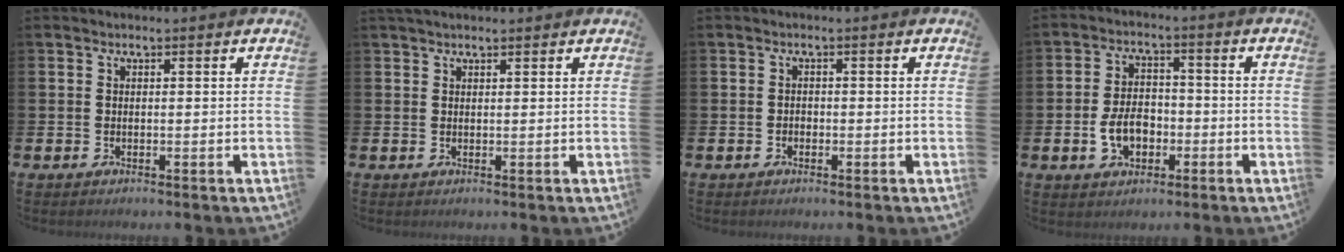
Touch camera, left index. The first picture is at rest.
{"total": 1.4, "force": [1.2, 0.4, 0.4], "torque": [0.003, 0.000, 0.020]}
{"total": 0.8, "force": [-0.5, 0.6, 0.1], "torque": [-0.007, 0.004, -0.011]}
{"total": 5.4, "force": [-1.7, 3.6, 3.5], "torque": [-0.050, 0.007, -0.035]}